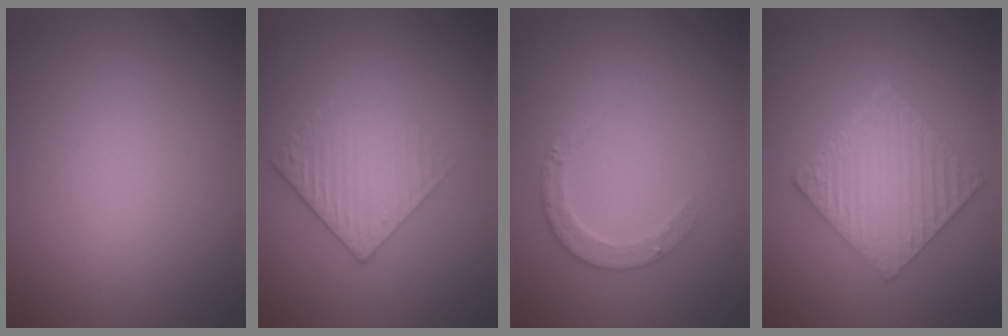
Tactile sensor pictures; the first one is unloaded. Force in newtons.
{"total": 2.9, "press": 2.6, "slide": 1.2}
{"total": 2.4, "press": 2.3, "slide": 0.5}
{"total": 6.3, "press": 4.5, "slide": 4.4}